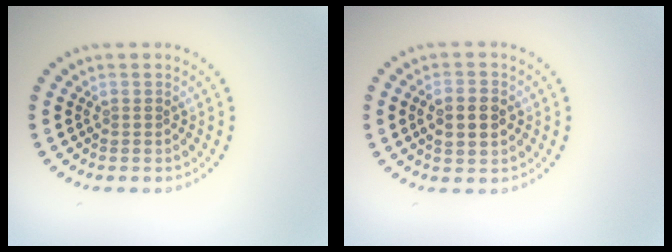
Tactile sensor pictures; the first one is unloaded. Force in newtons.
{"total": 2.9, "press": 2.9, "slide": 0.1}